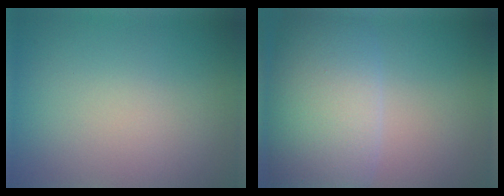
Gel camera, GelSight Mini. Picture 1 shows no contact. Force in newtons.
{"total": 8.0, "press": 8.0, "slide": 0.7}